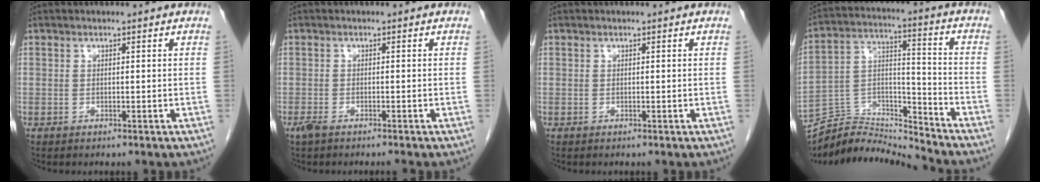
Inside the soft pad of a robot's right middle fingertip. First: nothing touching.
{"total": 2.5, "force": [-2.0, 0.3, 1.5], "torque": [-0.024, -0.006, -0.034]}
{"total": 0.0}
{"total": 12.5, "force": [-12.5, -0.6, -0.3], "torque": [0.003, 0.045, -0.234]}